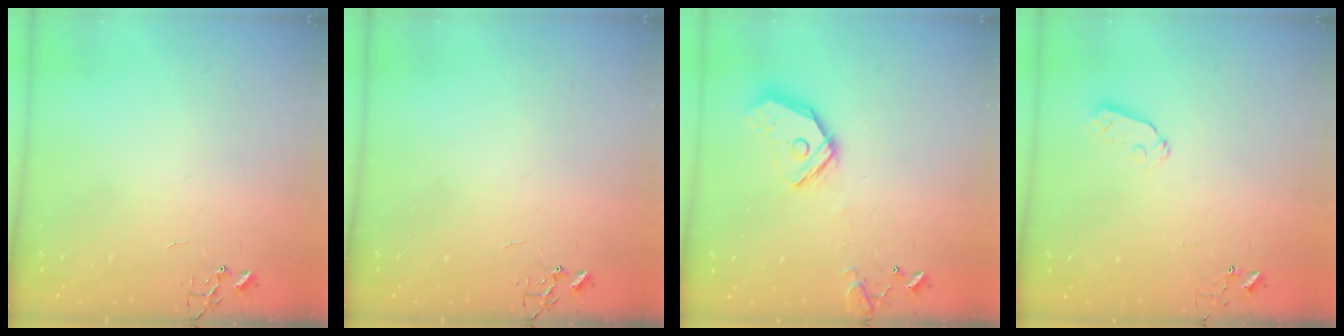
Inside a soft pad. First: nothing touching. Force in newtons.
{"total": 0.0}
{"total": 15.9, "press": 15.7, "slide": 2.6}
{"total": 3.7, "press": 3.6, "slide": 0.5}